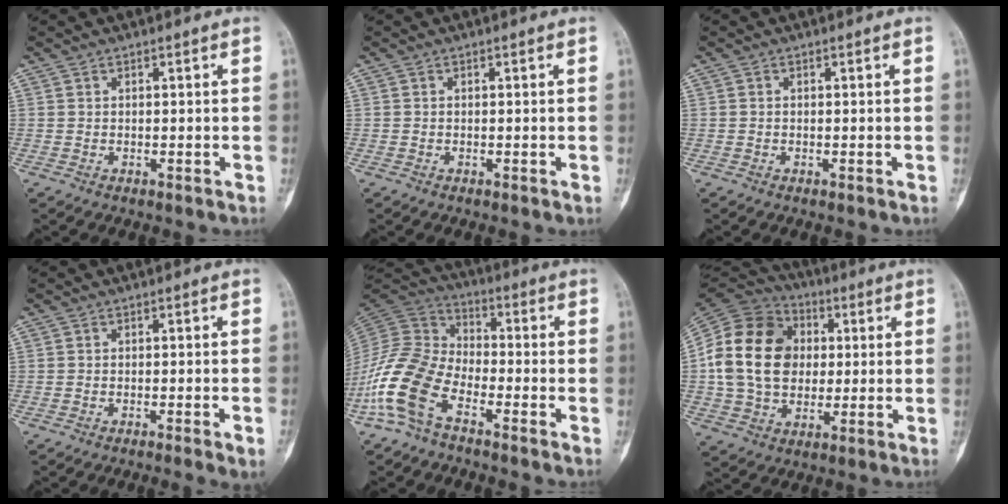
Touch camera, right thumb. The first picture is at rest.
{"total": 0.0}
{"total": 0.0}
{"total": 4.7, "force": [-3.2, -0.3, 3.5], "torque": [-0.053, 0.001, -0.045]}
{"total": 13.5, "force": [-7.1, 7.0, 9.1], "torque": [-0.194, 0.053, -0.155]}
{"total": 20.4, "force": [1.5, 15.6, 13.0], "torque": [-0.243, 0.023, 0.029]}